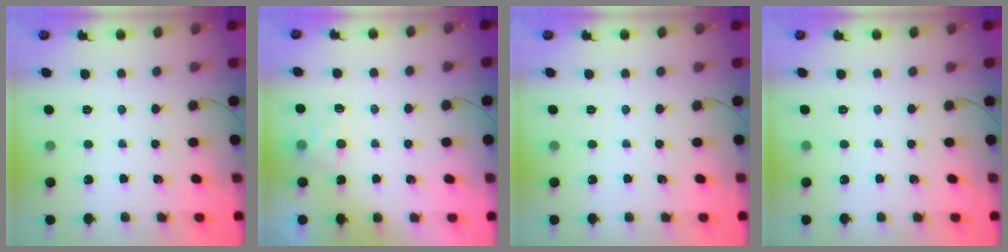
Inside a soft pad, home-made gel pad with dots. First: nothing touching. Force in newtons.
{"total": 5.2, "press": 5.0, "slide": 1.3}
{"total": 0.0}
{"total": 0.0}